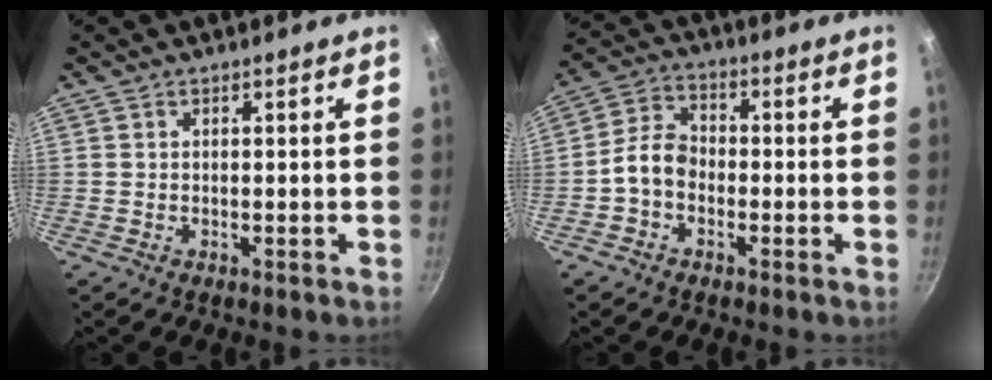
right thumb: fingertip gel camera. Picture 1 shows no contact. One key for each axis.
{"total": 6.2, "fx": -1.9, "fy": 4.4, "fz": 4.0, "tx": -0.064, "ty": 0.030, "tz": -0.050}